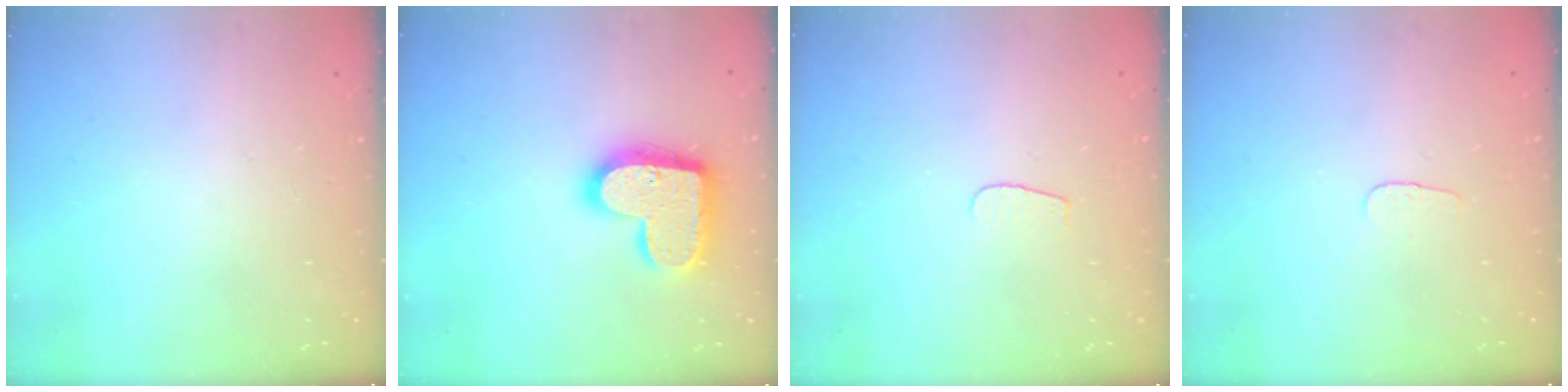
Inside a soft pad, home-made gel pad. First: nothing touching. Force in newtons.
{"total": 17.8, "press": 17.7, "slide": 1.1}
{"total": 3.5, "press": 3.5, "slide": 0.3}
{"total": 2.9, "press": 2.8, "slide": 0.3}